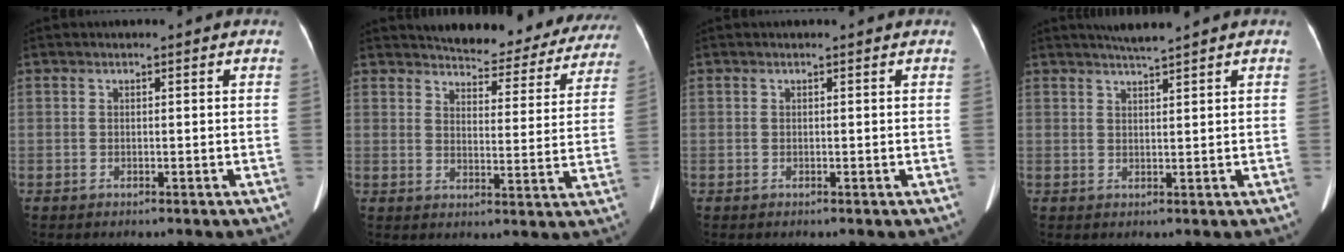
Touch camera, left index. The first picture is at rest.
{"total": 18.4, "force": [17.1, 4.8, 4.7], "torque": [-0.034, -0.037, 0.191]}
{"total": 0.7, "force": [0.6, 0.0, 0.1], "torque": [-0.007, 0.003, 0.006]}
{"total": 3.1, "force": [2.8, -0.8, 1.1], "torque": [-0.020, 0.004, 0.053]}